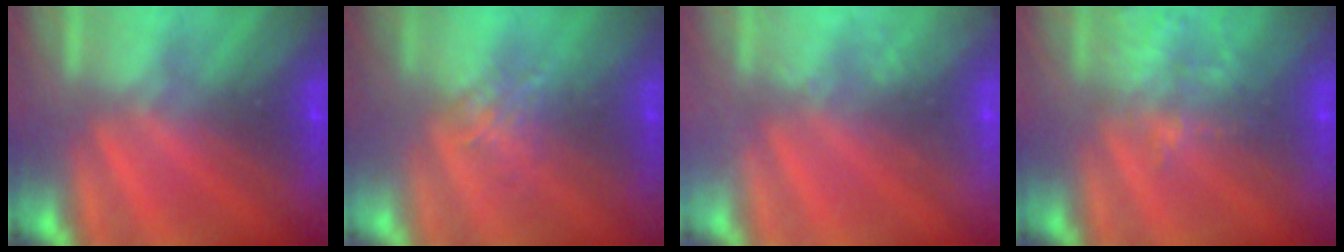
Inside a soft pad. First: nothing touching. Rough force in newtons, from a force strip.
{"total": 1.9}
{"total": 2.3}
{"total": 2.0}